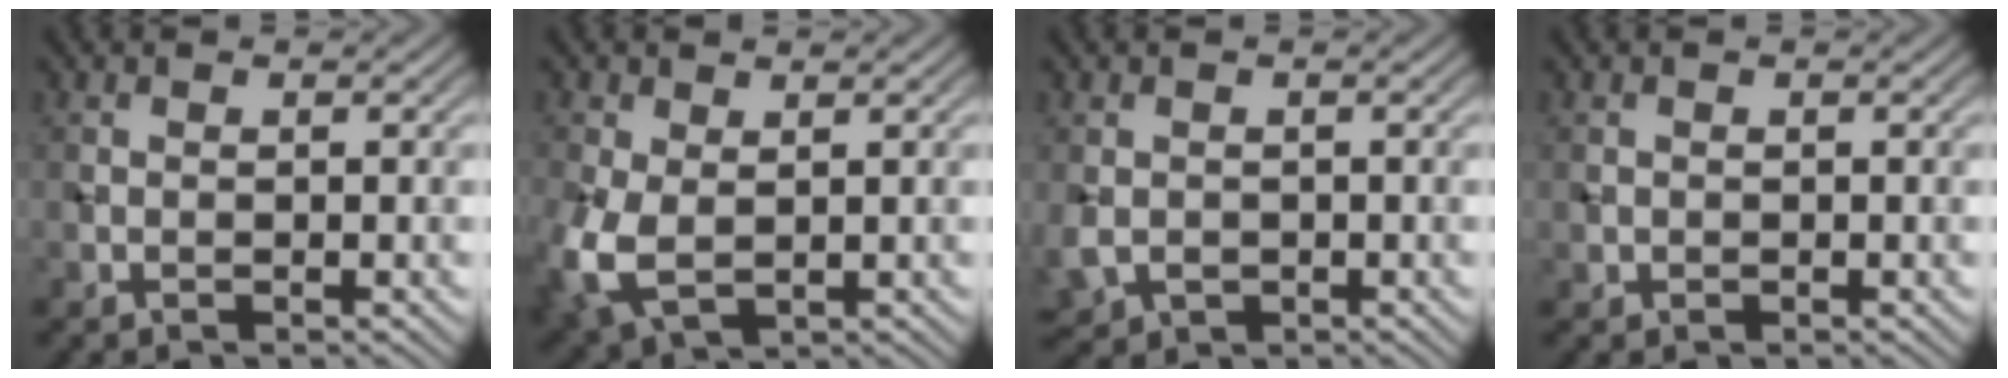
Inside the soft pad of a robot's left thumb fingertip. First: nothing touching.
{"total": 6.8, "force": [-0.7, 4.3, 5.2], "torque": [-0.148, -0.014, -0.010]}
{"total": 2.8, "force": [-0.5, 2.4, 1.5], "torque": [-0.044, -0.014, -0.007]}
{"total": 0.6, "force": [0.0, 0.6, 0.1], "torque": [0.000, -0.005, 0.002]}